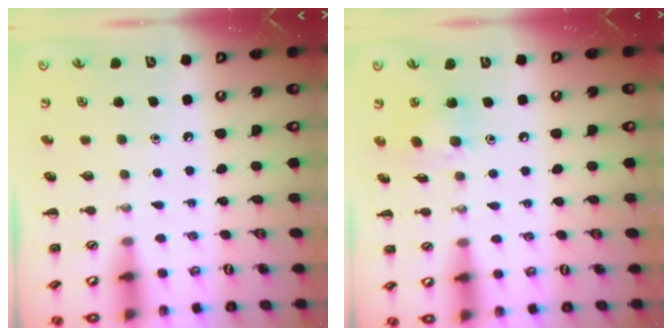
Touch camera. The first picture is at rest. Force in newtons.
{"total": 7.1, "press": 7.1, "slide": 0.7}